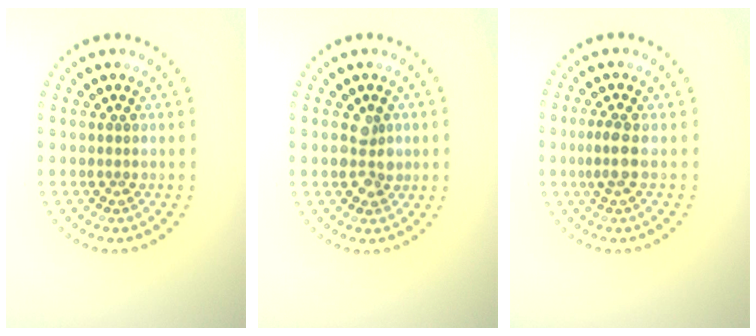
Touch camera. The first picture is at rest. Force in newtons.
{"total": 2.3, "press": 2.2, "slide": 0.6}
{"total": 1.9, "press": 1.5, "slide": 1.0}